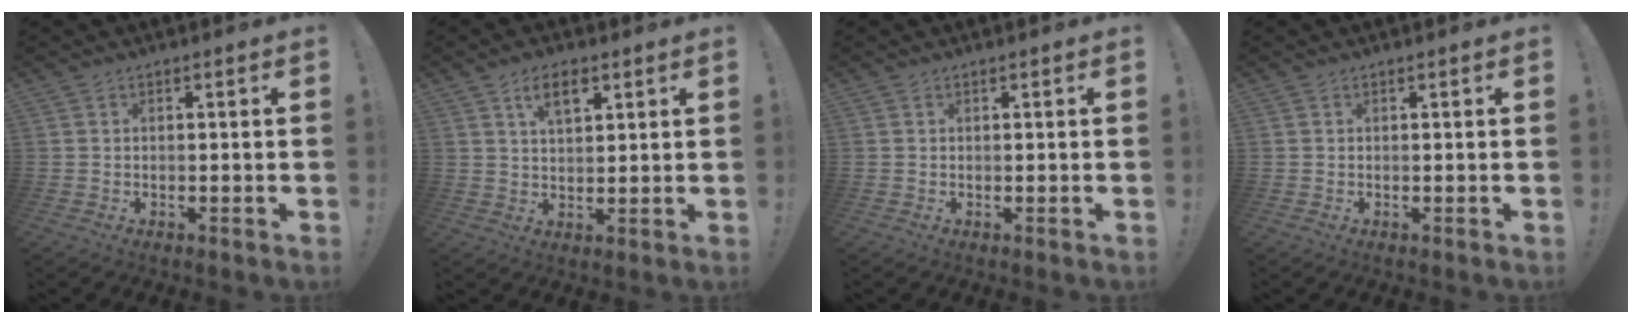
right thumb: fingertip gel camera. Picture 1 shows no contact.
{"total": 6.7, "force": [3.7, 3.1, 4.7], "torque": [-0.070, -0.007, 0.061]}
{"total": 0.0}
{"total": 0.0}